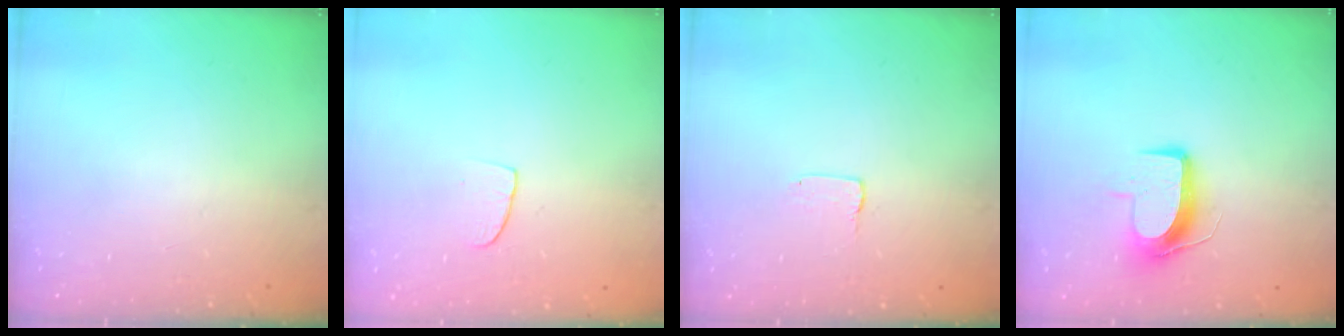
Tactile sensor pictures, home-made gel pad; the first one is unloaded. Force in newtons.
{"total": 6.0, "press": 5.9, "slide": 0.5}
{"total": 1.0, "press": 1.0, "slide": 0.1}
{"total": 9.2, "press": 9.2, "slide": 0.3}